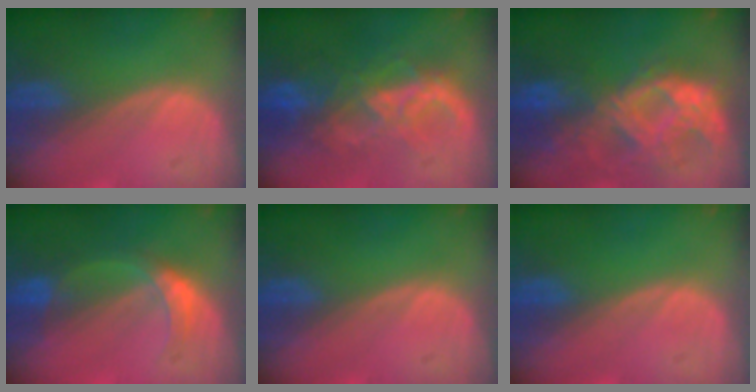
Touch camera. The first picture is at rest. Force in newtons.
{"total": 8.9, "press": 7.6, "slide": 4.8}
{"total": 10.1, "press": 9.0, "slide": 4.7}
{"total": 5.3, "press": 5.0, "slide": 1.9}
{"total": 0.0}
{"total": 0.0}